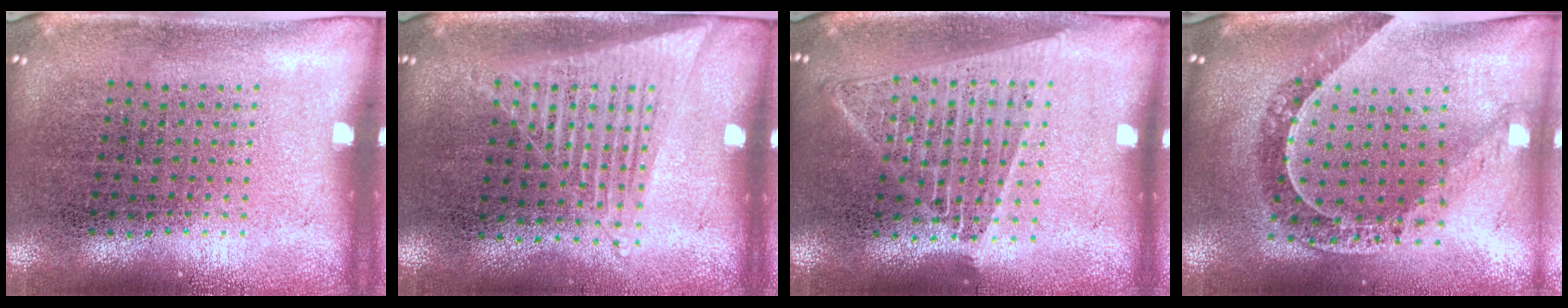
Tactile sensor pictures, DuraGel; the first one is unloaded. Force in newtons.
{"total": 1.4, "press": 1.3, "slide": 0.6}
{"total": 1.5, "press": 1.4, "slide": 0.7}
{"total": 1.1, "press": 1.1, "slide": 0.3}